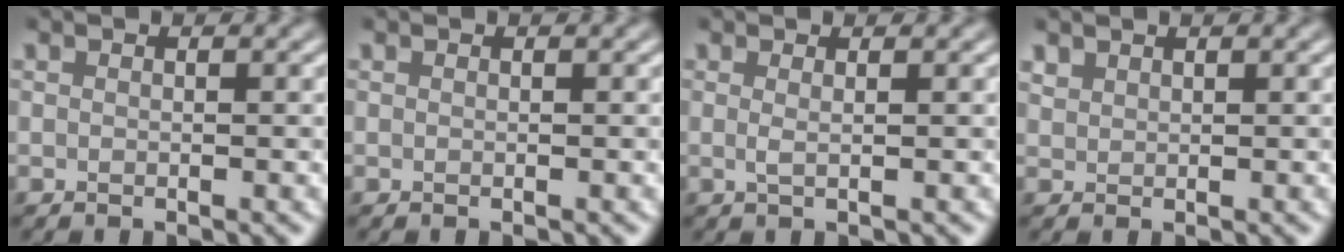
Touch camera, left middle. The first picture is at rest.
{"total": 0.0}
{"total": 1.1, "force": [0.2, 0.4, 1.0], "torque": [-0.014, -0.003, -0.001]}
{"total": 0.9, "force": [0.9, 0.4, 0.0], "torque": [-0.003, 0.001, 0.021]}